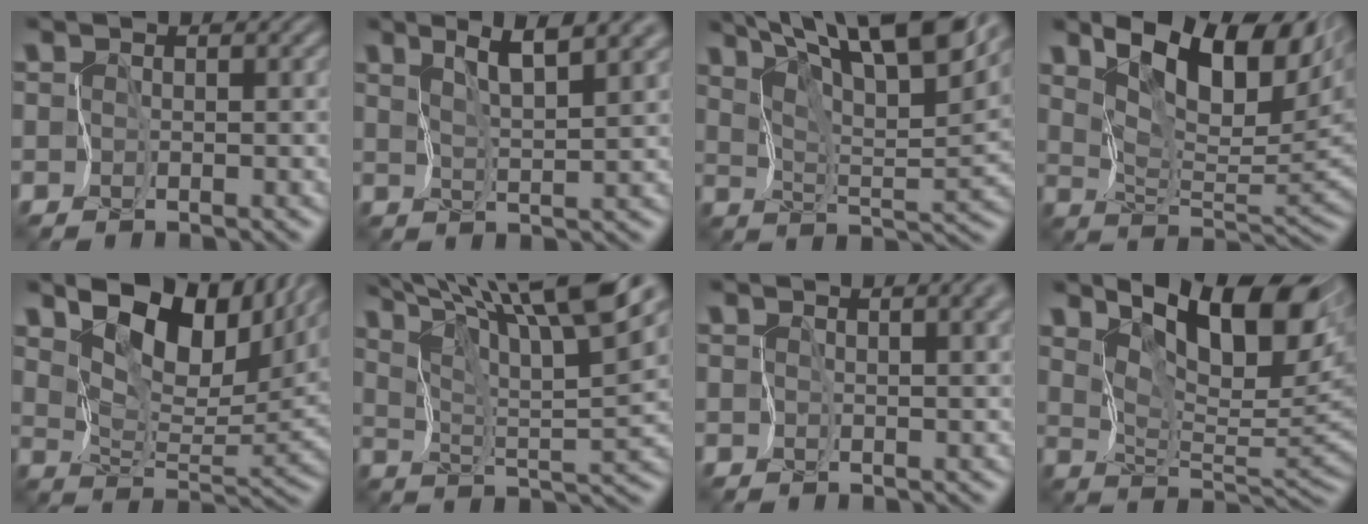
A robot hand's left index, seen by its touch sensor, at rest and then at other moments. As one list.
[{"total": 4.6, "force": [3.3, 0.4, 3.2], "torque": [-0.056, 0.006, 0.063]}, {"total": 14.3, "force": [9.9, 3.9, 9.5], "torque": [-0.152, 0.021, 0.129]}, {"total": 10.5, "force": [5.6, 4.5, 7.7], "torque": [-0.121, 0.006, 0.097]}, {"total": 10.6, "force": [6.7, 4.7, 6.7], "torque": [-0.119, -0.001, 0.121]}, {"total": 13.5, "force": [10.1, 1.9, 8.7], "torque": [-0.151, 0.009, 0.157]}, {"total": 6.5, "force": [3.0, 2.9, 5.0], "torque": [-0.058, 0.017, 0.035]}, {"total": 11.1, "force": [6.2, 3.8, 8.4], "torque": [-0.122, 0.005, 0.105]}]